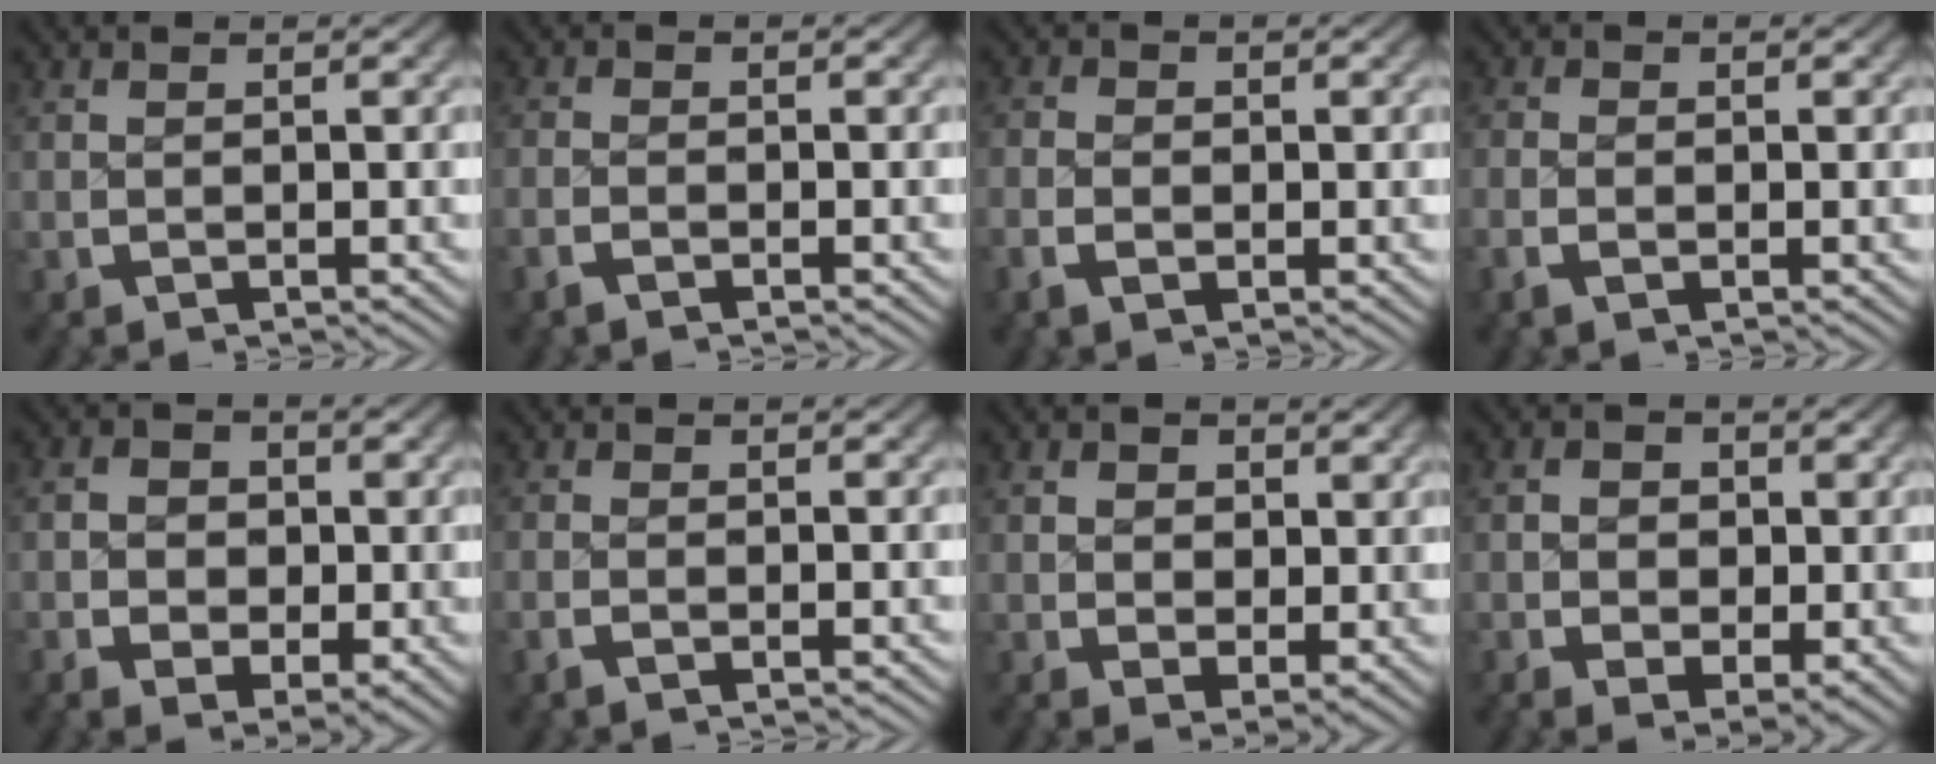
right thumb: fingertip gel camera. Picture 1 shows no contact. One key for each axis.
{"total": 1.3, "fx": -1.1, "fy": 0.5, "fz": 0.5, "tx": -0.006, "ty": 0.001, "tz": -0.027}
{"total": 2.0, "fx": -0.7, "fy": 1.5, "fz": 1.1, "tx": -0.018, "ty": -0.004, "tz": -0.015}
{"total": 1.5, "fx": -0.6, "fy": 1.0, "fz": 0.9, "tx": -0.021, "ty": -0.006, "tz": -0.014}
{"total": 4.2, "fx": -0.4, "fy": 3.2, "fz": 2.7, "tx": -0.043, "ty": -0.018, "tz": -0.003}
{"total": 1.0, "fx": -0.8, "fy": 0.3, "fz": 0.6, "tx": -0.015, "ty": -0.003, "tz": -0.017}
{"total": 3.1, "fx": 0.5, "fy": 2.4, "fz": 1.9, "tx": -0.038, "ty": -0.025, "tz": 0.019}
{"total": 3.6, "fx": -0.2, "fy": 2.7, "fz": 2.3, "tx": -0.040, "ty": -0.022, "tz": 0.002}